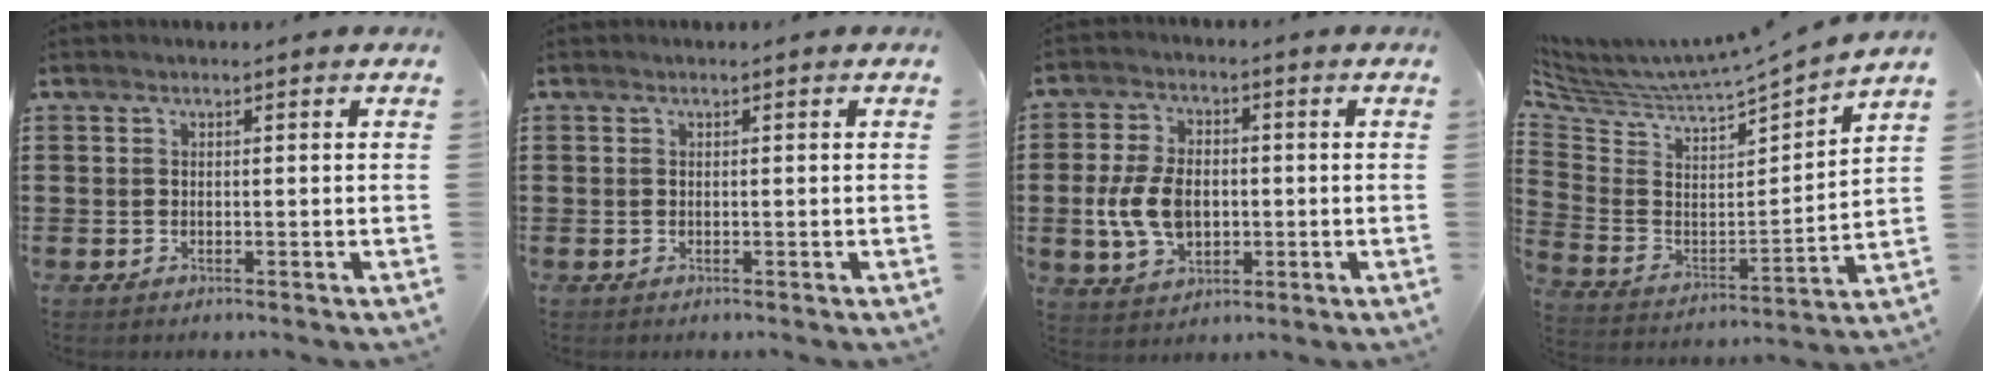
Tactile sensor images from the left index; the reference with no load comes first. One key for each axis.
{"total": 0.0}
{"total": 8.2, "fx": -0.7, "fy": 5.3, "fz": 6.3, "tx": -0.150, "ty": 0.005, "tz": -0.017}
{"total": 3.8, "fx": 3.7, "fy": 0.5, "fz": 0.8, "tx": -0.042, "ty": -0.050, "tz": 0.058}